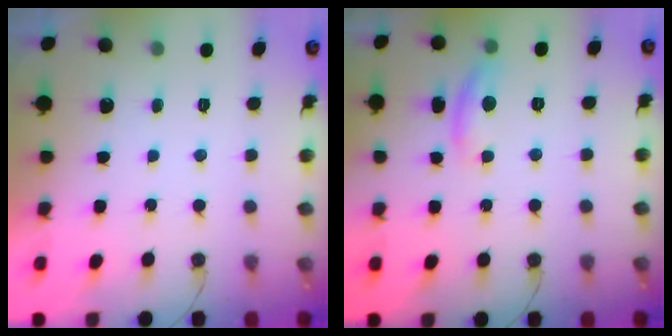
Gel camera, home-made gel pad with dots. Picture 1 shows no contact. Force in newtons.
{"total": 8.2, "press": 8.2, "slide": 0.3}